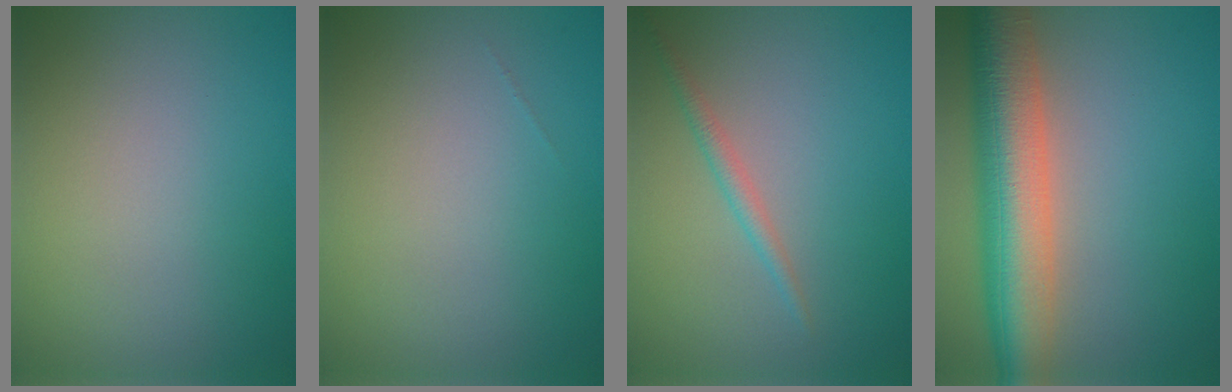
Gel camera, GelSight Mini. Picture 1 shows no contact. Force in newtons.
{"total": 0.0}
{"total": 1.5, "press": 1.5, "slide": 0.1}
{"total": 9.3, "press": 9.3, "slide": 0.4}